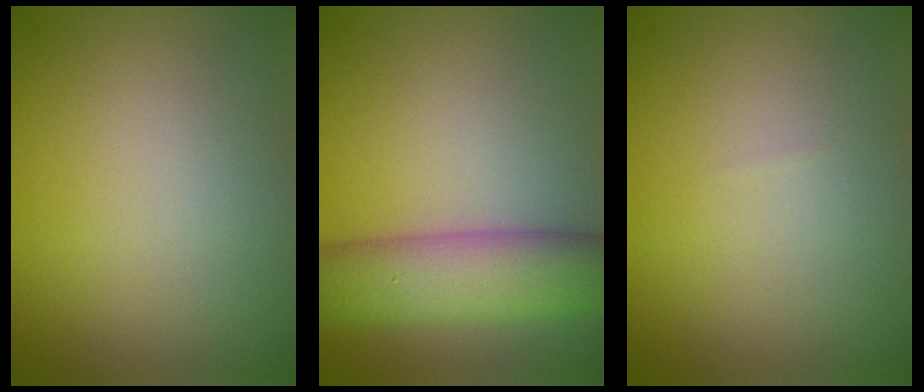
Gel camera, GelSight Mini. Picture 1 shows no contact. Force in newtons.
{"total": 7.6, "press": 7.6, "slide": 0.1}
{"total": 0.0}